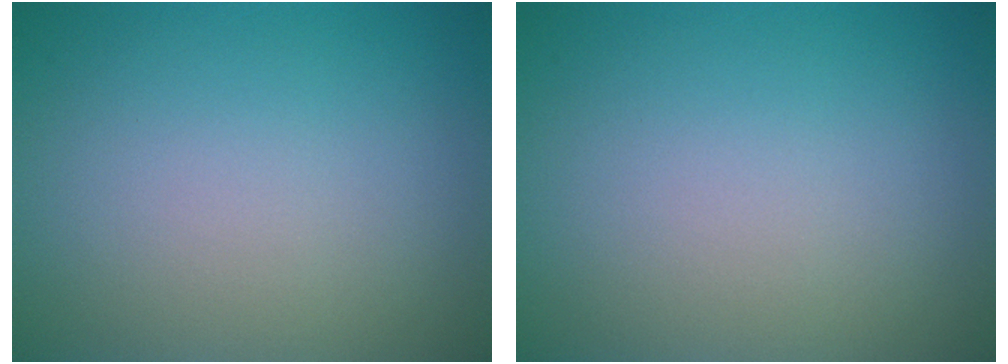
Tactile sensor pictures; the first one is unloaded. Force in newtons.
{"total": 0.0}